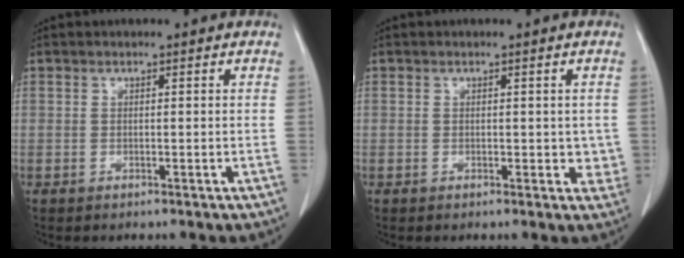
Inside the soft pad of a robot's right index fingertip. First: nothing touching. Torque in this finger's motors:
{"motor_torque": [-0.19, 0.20, 0.00, 0.02]}